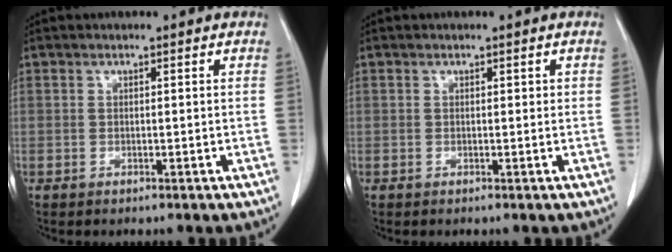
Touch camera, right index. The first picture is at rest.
{"total": 0.6, "force": [0.2, 0.4, 0.4], "torque": [-0.004, 0.006, 0.004]}